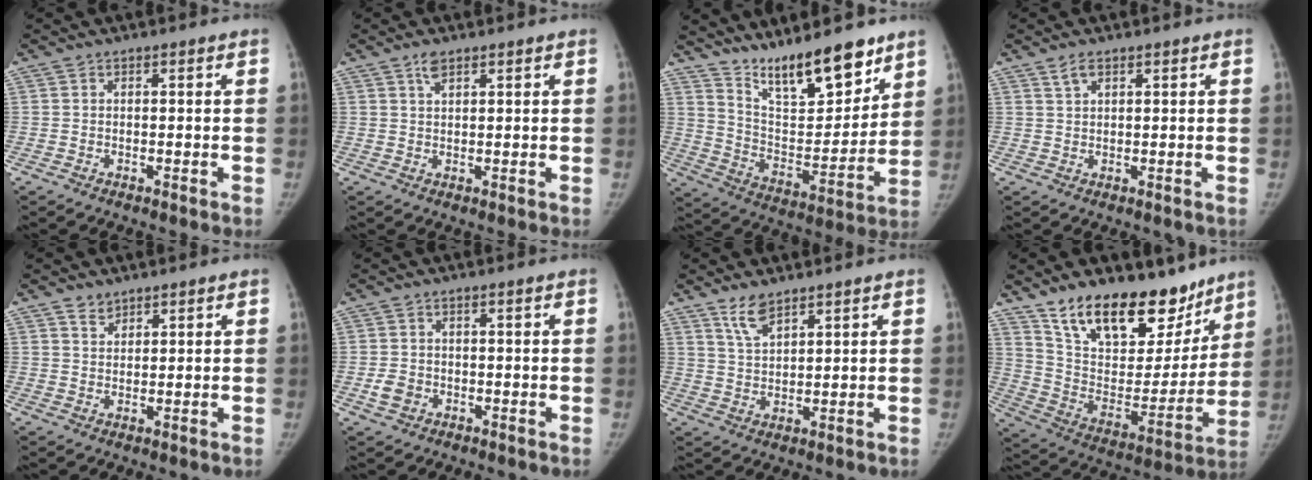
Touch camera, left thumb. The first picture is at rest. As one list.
[{"total": 2.2, "force": [1.5, 0.8, 1.3], "torque": [-0.023, -0.001, 0.031]}, {"total": 17.3, "force": [13.4, 5.1, 9.7], "torque": [-0.110, -0.089, 0.236]}, {"total": 2.0, "force": [1.4, 0.8, 1.2], "torque": [-0.022, -0.001, 0.031]}, {"total": 2.4, "force": [1.9, 1.4, 0.5], "torque": [0.003, -0.014, 0.034]}, {"total": 2.7, "force": [-0.9, 2.2, 1.3], "torque": [-0.019, 0.005, -0.011]}, {"total": 4.8, "force": [3.7, 1.7, 2.6], "torque": [-0.043, -0.023, 0.077]}, {"total": 25.3, "force": [17.9, 12.4, 12.9], "torque": [-0.157, -0.081, 0.297]}]